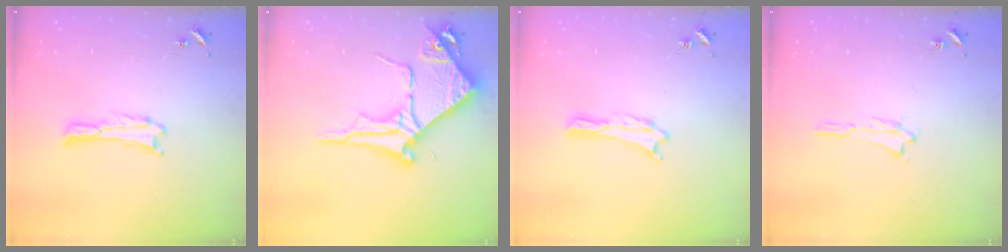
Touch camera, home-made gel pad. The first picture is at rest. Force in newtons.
{"total": 8.8, "press": 8.7, "slide": 0.9}
{"total": 0.0}
{"total": 1.2, "press": 1.2, "slide": 0.3}